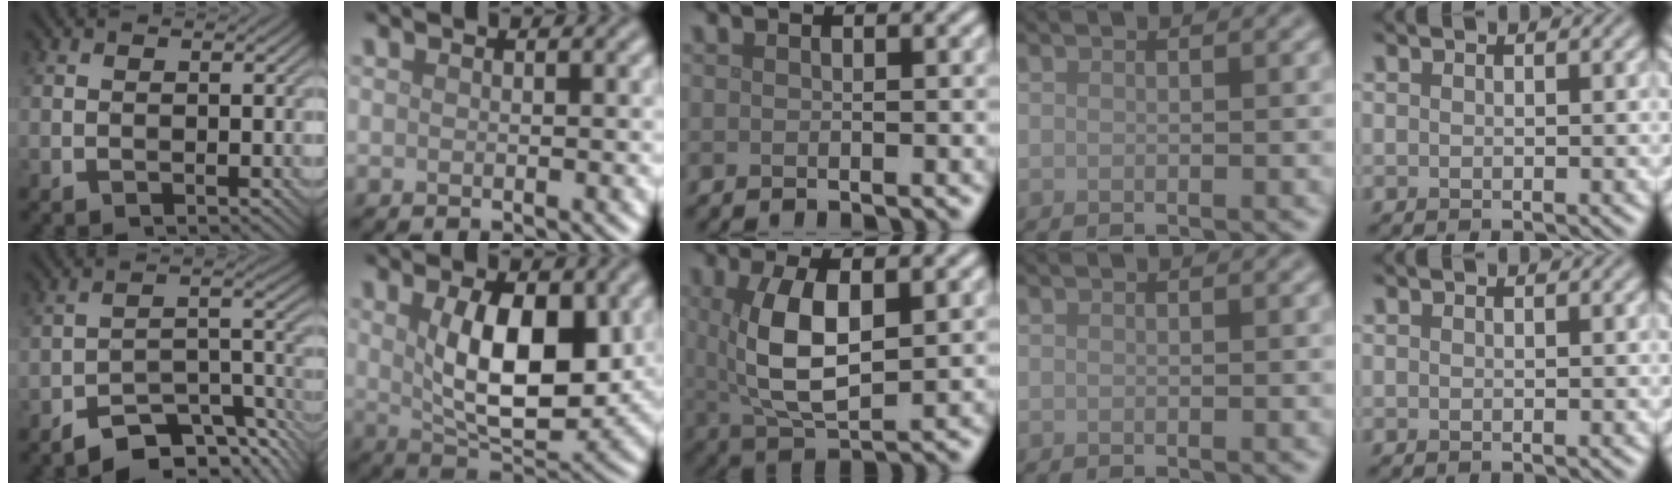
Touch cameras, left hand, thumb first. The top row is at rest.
{"thumb": {"total": 8.8, "force": [-6.5, 3.0, 5.0], "torque": [-0.069, -0.001, -0.124]}, "index": {"total": 9.0, "force": [1.6, 4.2, 7.8], "torque": [-0.131, -0.010, 0.032]}, "middle": {"total": 6.9, "force": [1.0, 3.0, 6.1], "torque": [-0.133, -0.004, 0.024]}}